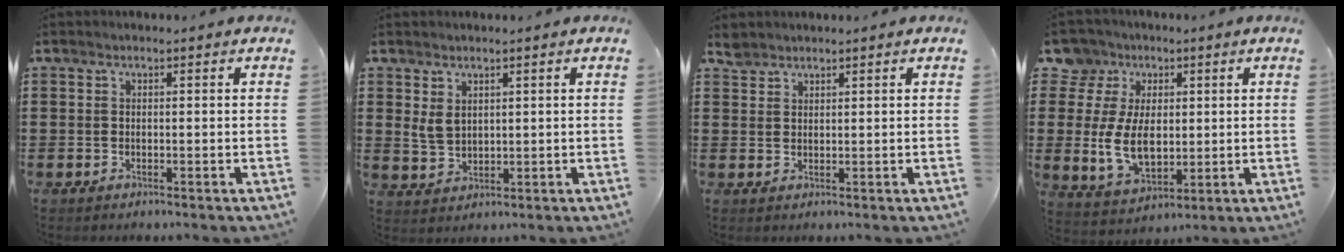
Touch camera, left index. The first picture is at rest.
{"total": 3.2, "force": [1.5, 2.1, 2.0], "torque": [-0.050, 0.004, 0.025]}
{"total": 2.7, "force": [2.6, 0.9, 0.3], "torque": [-0.014, 0.000, 0.051]}
{"total": 11.4, "force": [0.3, 8.6, 7.5], "torque": [-0.191, -0.001, 0.004]}